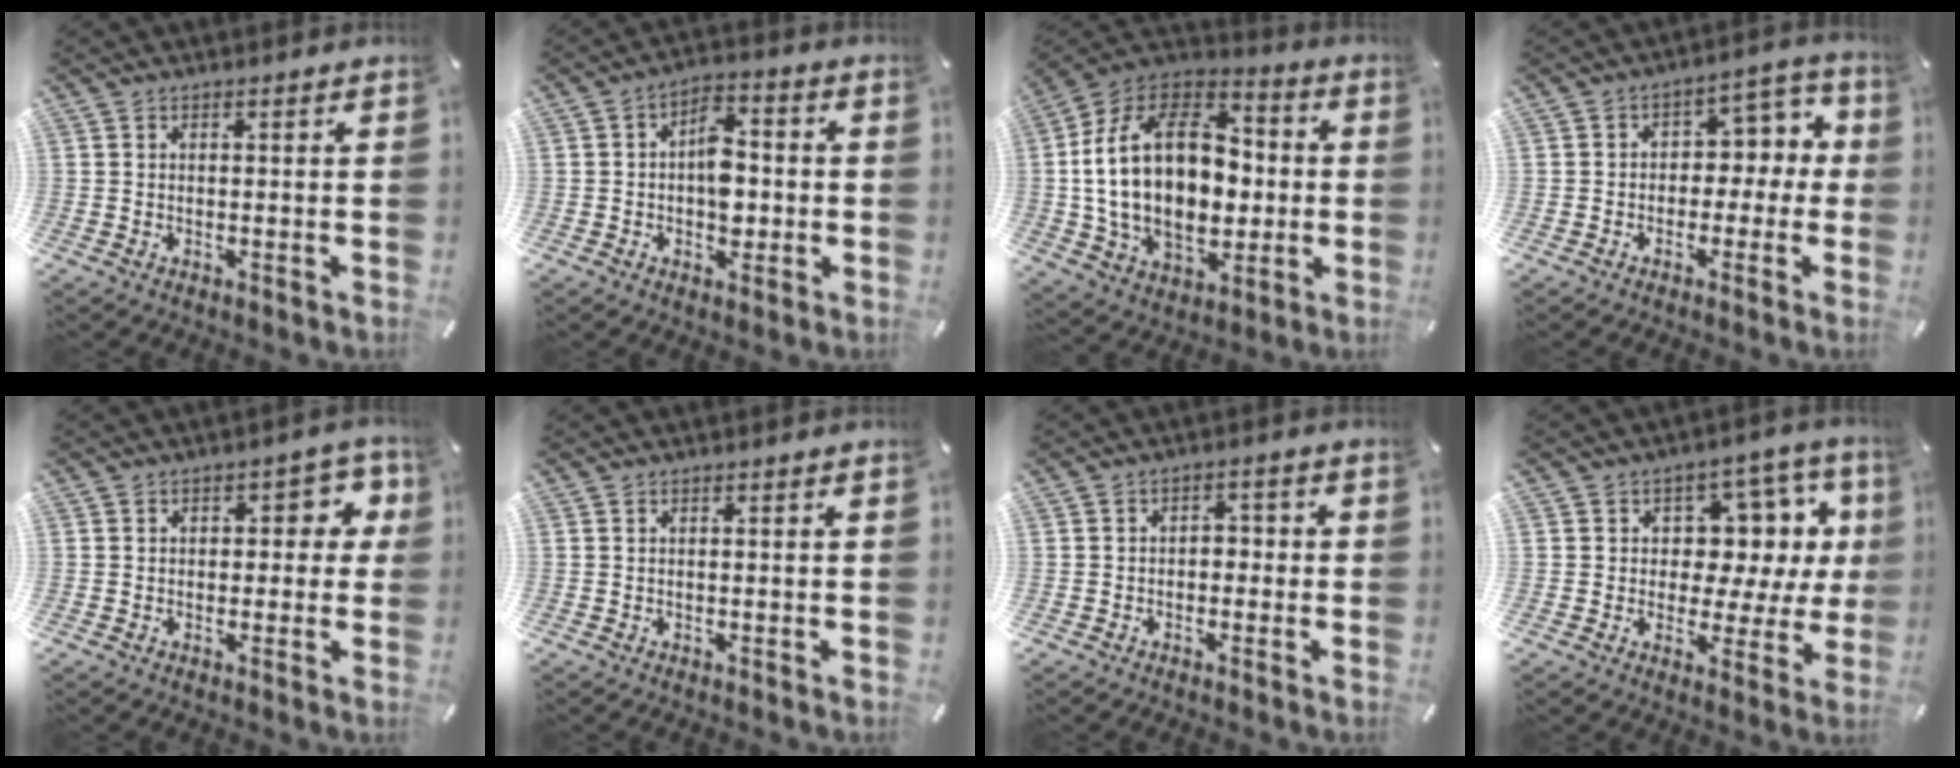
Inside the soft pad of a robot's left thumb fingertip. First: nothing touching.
{"total": 7.9, "force": [-1.0, 5.4, 5.7], "torque": [-0.068, 0.007, -0.020]}
{"total": 25.7, "force": [-0.2, 18.1, 18.3], "torque": [-0.365, 0.001, 0.003]}
{"total": 7.4, "force": [-0.4, 6.0, 4.2], "torque": [-0.041, 0.005, -0.015]}
{"total": 6.2, "force": [1.0, 4.2, 4.5], "torque": [-0.049, 0.003, 0.009]}
{"total": 0.0}
{"total": 2.8, "force": [-1.8, 1.8, 1.2], "torque": [-0.023, 0.015, -0.038]}
{"total": 10.2, "force": [2.6, 8.3, 5.2], "torque": [-0.056, -0.031, 0.050]}